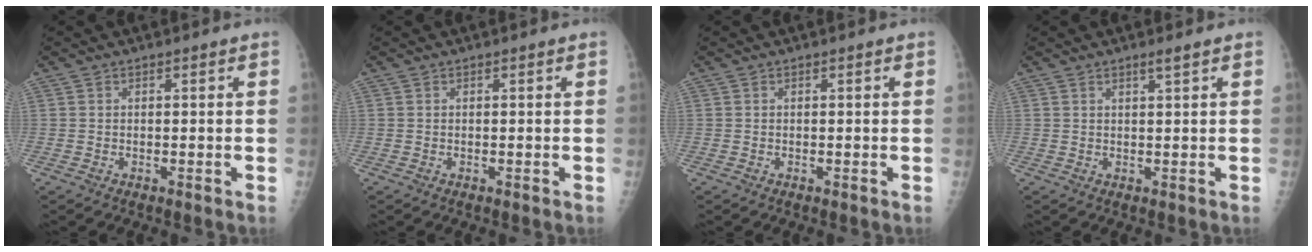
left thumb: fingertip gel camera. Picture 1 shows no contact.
{"total": 0.0}
{"total": 0.0}
{"total": 1.3, "force": [1.0, 0.0, 0.9], "torque": [-0.013, -0.007, 0.018]}